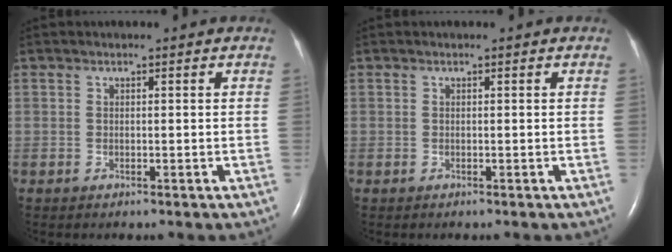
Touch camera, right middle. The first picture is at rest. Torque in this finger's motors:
{"motor_torque": [0.12, -0.06, 0.02, -0.01]}